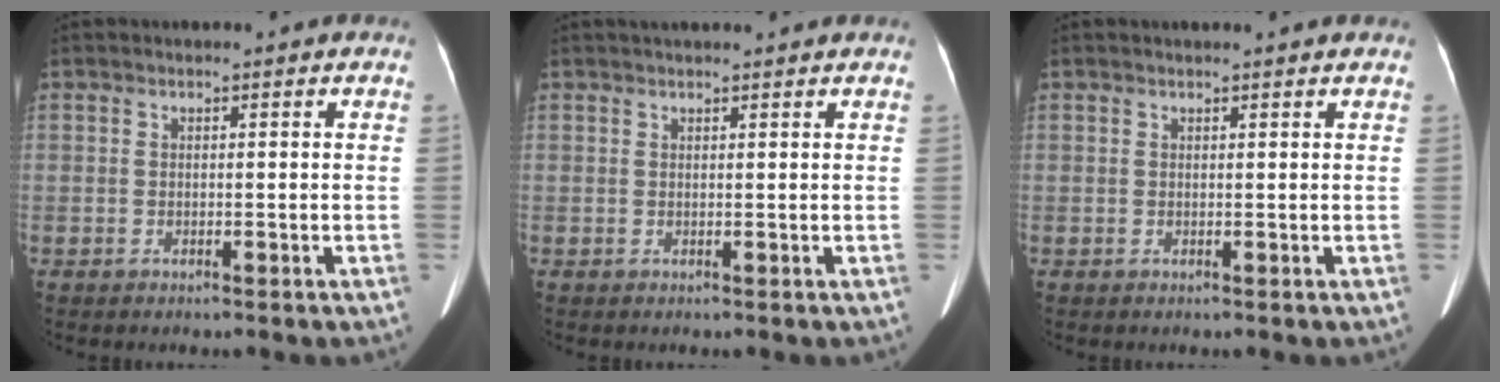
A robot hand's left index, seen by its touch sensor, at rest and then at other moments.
{"total": 5.1, "force": [4.6, 0.0, 2.1], "torque": [-0.026, 0.031, 0.058]}
{"total": 2.4, "force": [2.2, -0.1, 0.9], "torque": [-0.014, 0.013, 0.023]}